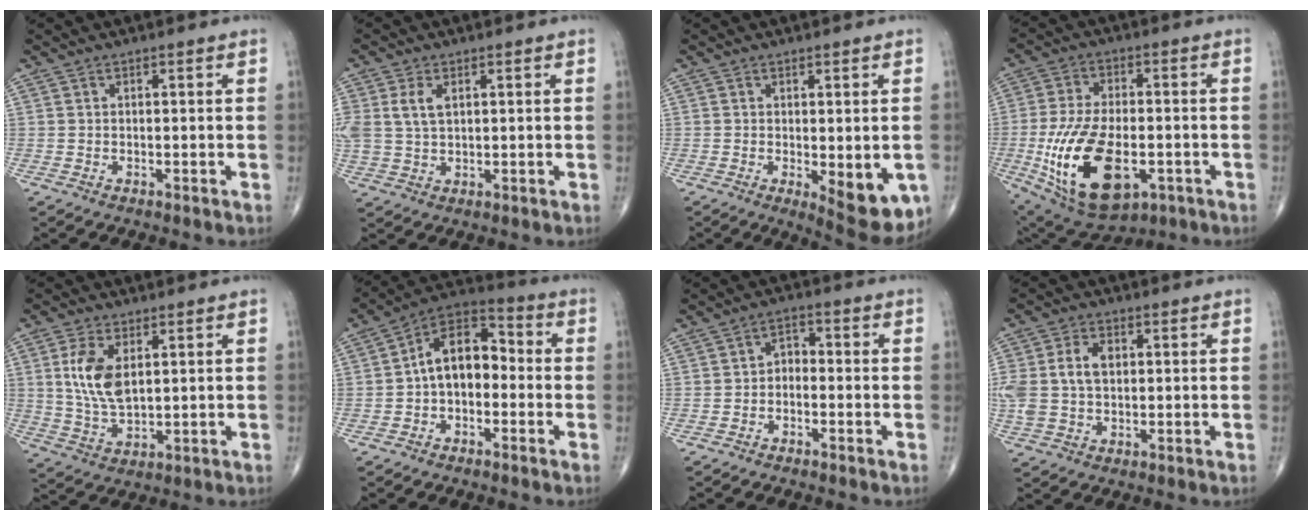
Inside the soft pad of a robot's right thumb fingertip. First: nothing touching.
{"total": 6.6, "force": [1.8, 4.1, 4.8], "torque": [-0.113, 0.004, 0.042]}
{"total": 9.9, "force": [-2.6, 3.8, 8.8], "torque": [-0.099, -0.020, -0.026]}
{"total": 20.2, "force": [-5.5, 10.9, 16.1], "torque": [-0.305, 0.004, -0.074]}
{"total": 9.0, "force": [2.3, 4.8, 7.3], "torque": [-0.142, -0.013, 0.052]}
{"total": 11.1, "force": [-1.1, 7.2, 8.4], "torque": [-0.108, 0.043, -0.037]}
{"total": 3.0, "force": [-1.2, 2.1, 1.8], "torque": [-0.015, 0.025, -0.033]}
{"total": 9.5, "force": [1.2, 6.5, 6.8], "torque": [-0.160, 0.015, 0.029]}